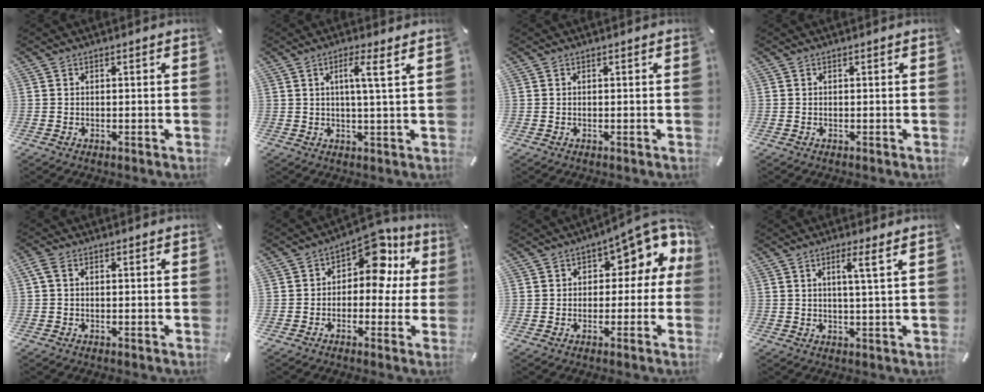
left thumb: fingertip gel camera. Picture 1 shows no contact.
{"total": 5.8, "force": [1.9, 0.0, 5.4], "torque": [-0.103, -0.004, 0.025]}
{"total": 0.0}
{"total": 0.0}
{"total": 1.6, "force": [0.1, 0.8, 1.4], "torque": [-0.037, 0.002, -0.001]}
{"total": 11.6, "force": [4.6, 6.7, 8.3], "torque": [-0.115, -0.027, 0.078]}
{"total": 8.5, "force": [4.3, 4.9, 5.3], "torque": [-0.060, -0.033, 0.070]}
{"total": 4.7, "force": [2.0, -0.4, 4.3], "torque": [-0.088, -0.003, 0.029]}